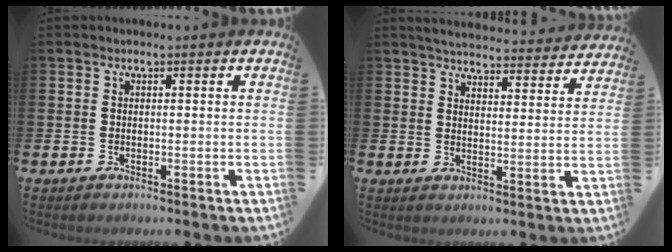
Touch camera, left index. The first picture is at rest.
{"total": 4.6, "force": [4.6, 0.6, 0.6], "torque": [-0.026, -0.037, 0.077]}